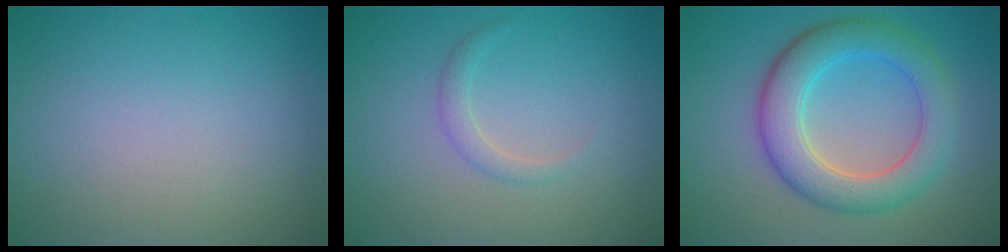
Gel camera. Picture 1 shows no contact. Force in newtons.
{"total": 1.3, "press": 1.2, "slide": 0.1}
{"total": 6.5, "press": 6.4, "slide": 0.5}